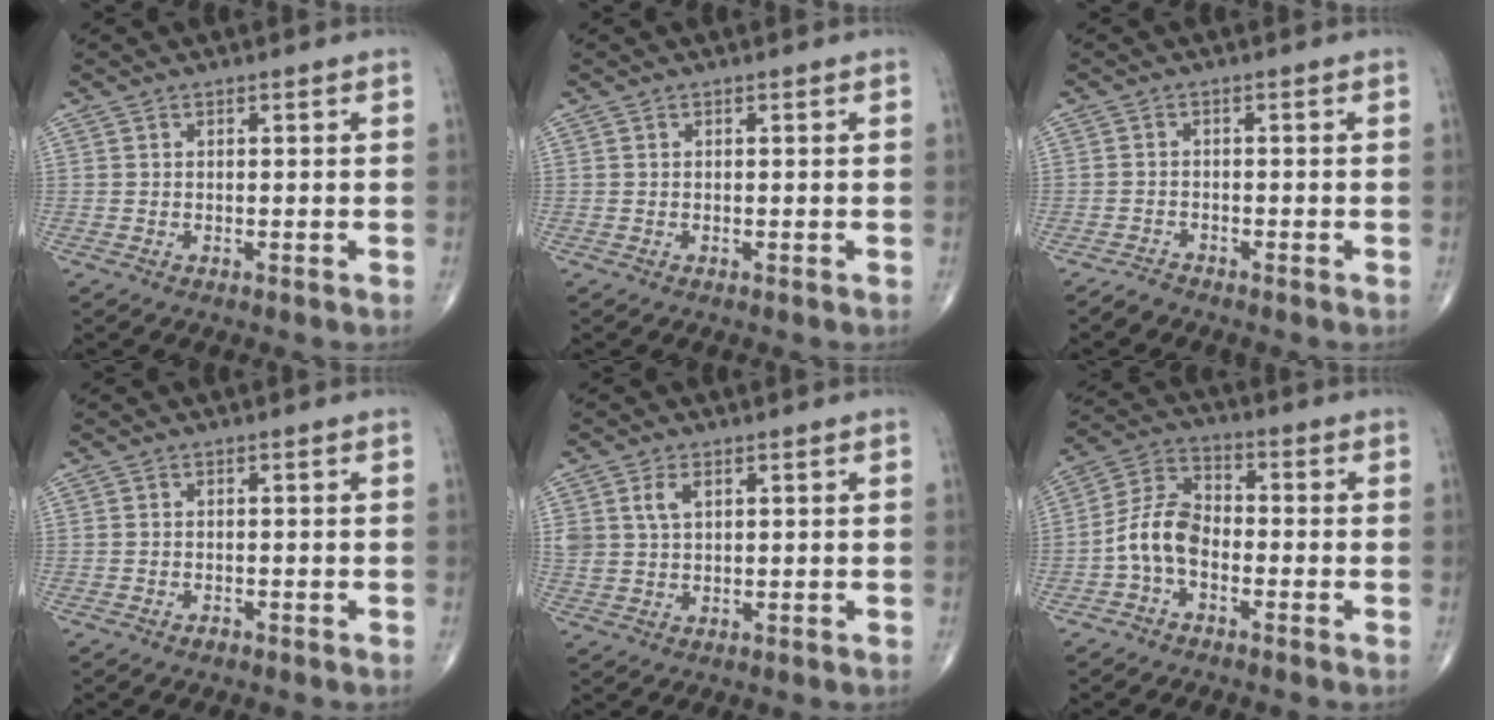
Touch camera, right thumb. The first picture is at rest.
{"total": 0.0}
{"total": 1.6, "force": [-1.5, 0.4, 0.0], "torque": [-0.003, 0.000, -0.030]}
{"total": 0.8, "force": [-0.6, 0.4, 0.3], "torque": [-0.005, 0.003, -0.010]}
{"total": 4.1, "force": [1.6, 2.5, 2.8], "torque": [-0.054, -0.003, 0.037]}
{"total": 8.1, "force": [-2.5, 5.1, 5.8], "torque": [-0.107, 0.035, -0.061]}